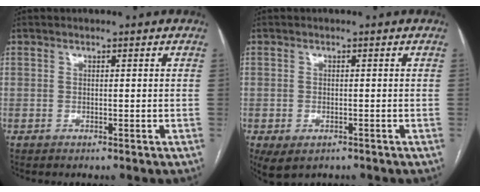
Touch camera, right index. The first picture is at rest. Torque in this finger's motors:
{"motor_torque": [0.17, -0.19, 0.01, 0.01]}